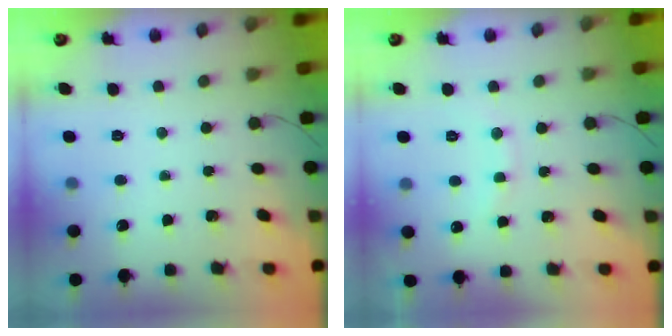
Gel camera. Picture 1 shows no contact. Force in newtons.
{"total": 7.7, "press": 7.5, "slide": 1.6}